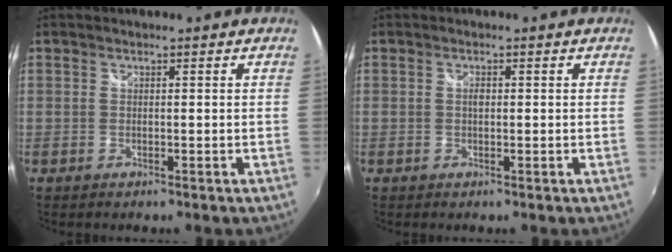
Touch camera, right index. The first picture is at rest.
{"total": 1.0, "force": [0.0, 0.6, 0.8], "torque": [-0.015, 0.002, -0.001]}